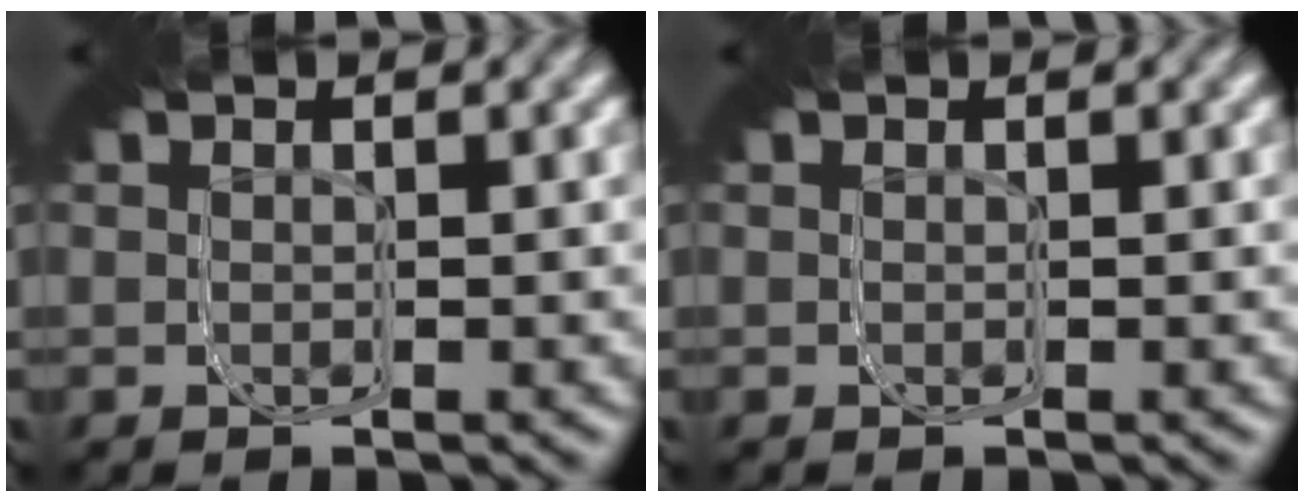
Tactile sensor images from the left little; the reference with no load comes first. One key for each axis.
{"total": 0.0}